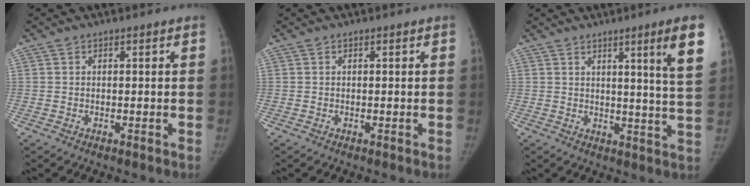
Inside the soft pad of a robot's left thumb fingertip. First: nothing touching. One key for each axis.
{"total": 0.0}
{"total": 9.8, "fx": 5.0, "fy": -0.4, "fz": 8.5, "tx": -0.109, "ty": -0.033, "tz": 0.066}